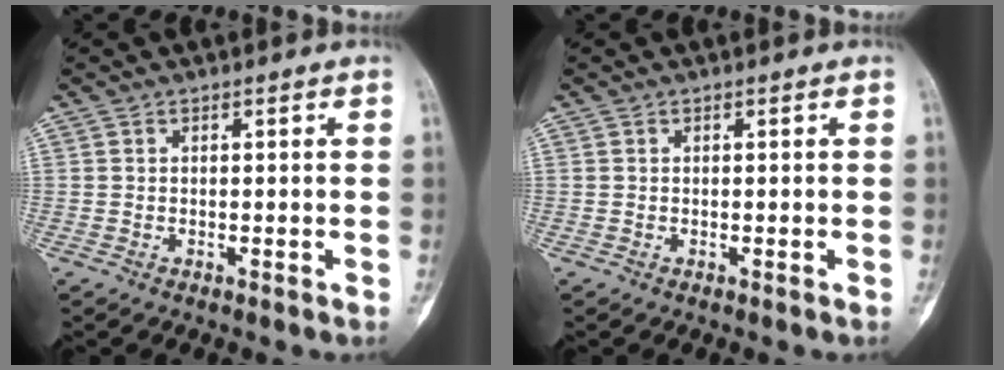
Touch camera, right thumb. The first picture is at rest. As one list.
[{"total": 0.0}]